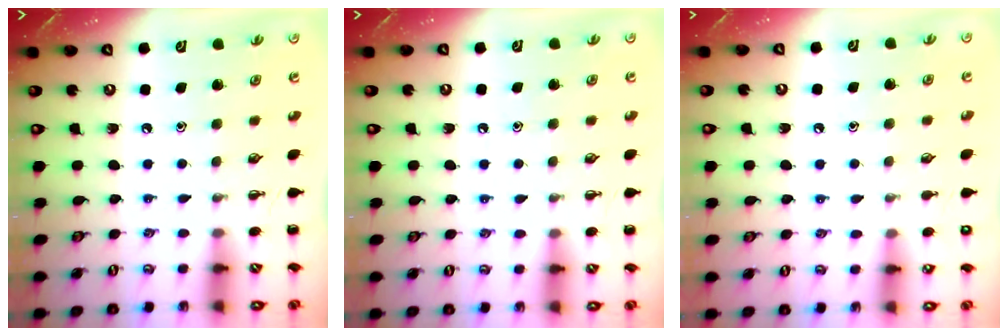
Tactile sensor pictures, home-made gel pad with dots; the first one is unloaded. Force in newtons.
{"total": 6.1, "press": 5.7, "slide": 2.0}
{"total": 7.0, "press": 6.5, "slide": 2.4}